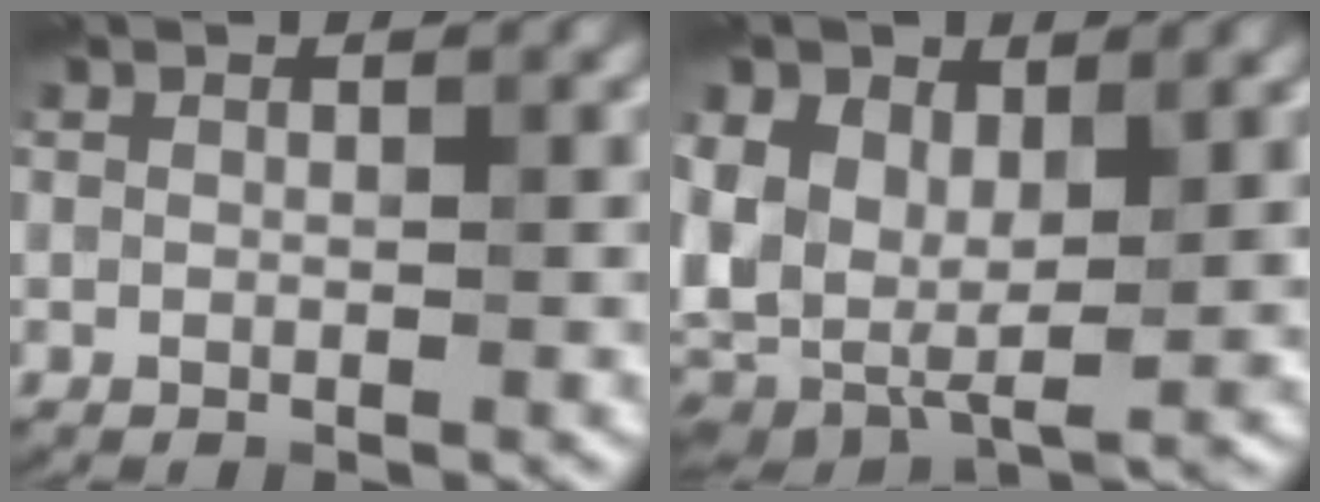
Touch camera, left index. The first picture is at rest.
{"total": 9.1, "force": [2.4, 6.0, 6.4], "torque": [-0.144, 0.009, 0.048]}